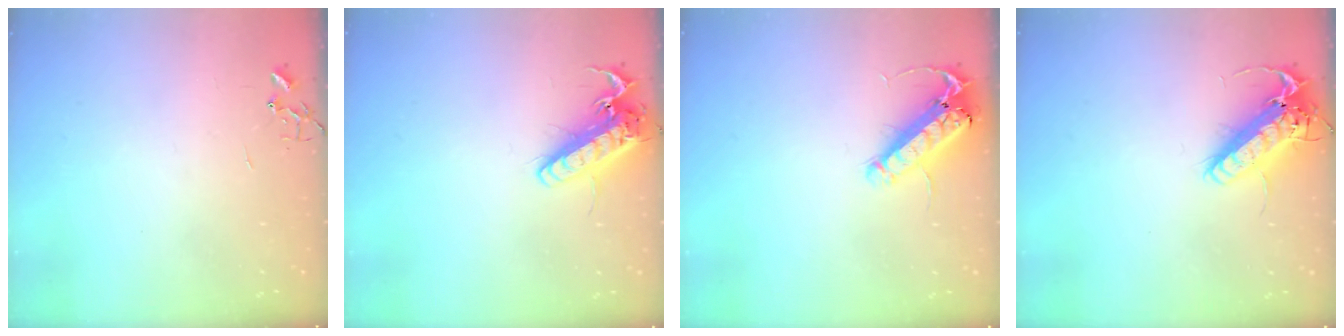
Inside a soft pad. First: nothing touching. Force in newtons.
{"total": 15.0, "press": 14.7, "slide": 2.8}
{"total": 14.7, "press": 14.5, "slide": 2.6}
{"total": 16.2, "press": 15.9, "slide": 3.2}